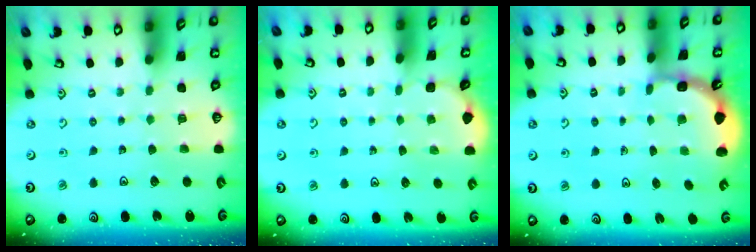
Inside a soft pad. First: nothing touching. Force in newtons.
{"total": 1.3, "press": 1.3, "slide": 0.1}
{"total": 1.9, "press": 1.8, "slide": 0.6}